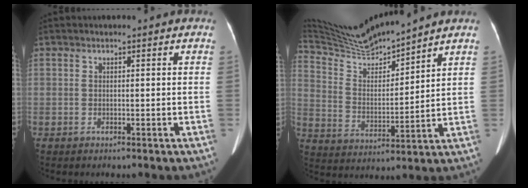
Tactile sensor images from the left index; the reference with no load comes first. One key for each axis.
{"total": 12.7, "fx": 12.0, "fy": -1.2, "fz": 3.8, "tx": -0.083, "ty": -0.002, "tz": 0.233}